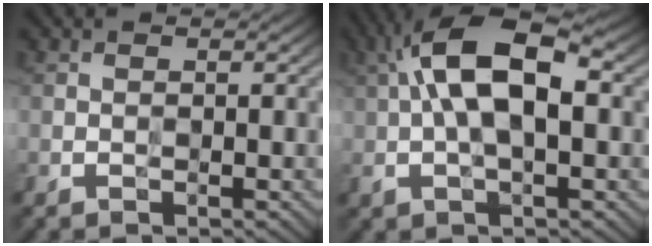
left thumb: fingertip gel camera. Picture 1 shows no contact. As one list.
[{"total": 11.8, "force": [1.7, 5.3, 10.4], "torque": [-0.202, 0.027, 0.022]}]